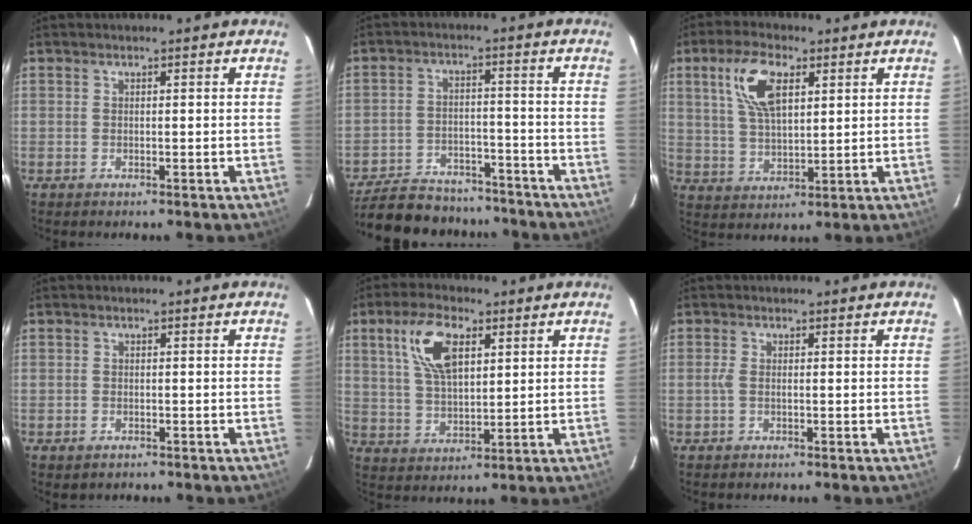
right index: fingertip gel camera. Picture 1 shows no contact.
{"total": 20.5, "force": [-17.5, 7.6, 7.5], "torque": [-0.175, 0.012, -0.244]}
{"total": 10.1, "force": [4.2, 4.6, 7.9], "torque": [-0.157, 0.014, 0.084]}
{"total": 1.4, "force": [-0.8, 1.1, 0.4], "torque": [-0.009, -0.001, -0.009]}
{"total": 10.4, "force": [4.3, 4.8, 8.2], "torque": [-0.161, 0.014, 0.086]}
{"total": 1.4, "force": [-0.2, 0.2, 1.4], "torque": [-0.029, 0.001, -0.007]}